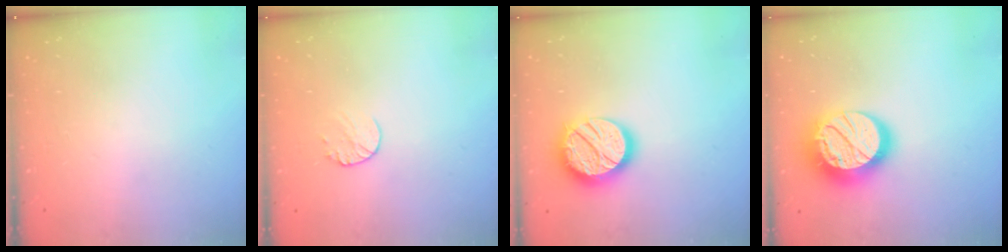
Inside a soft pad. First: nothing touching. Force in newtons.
{"total": 6.7, "press": 6.6, "slide": 0.6}
{"total": 16.9, "press": 16.8, "slide": 1.4}
{"total": 19.7, "press": 19.7, "slide": 1.3}